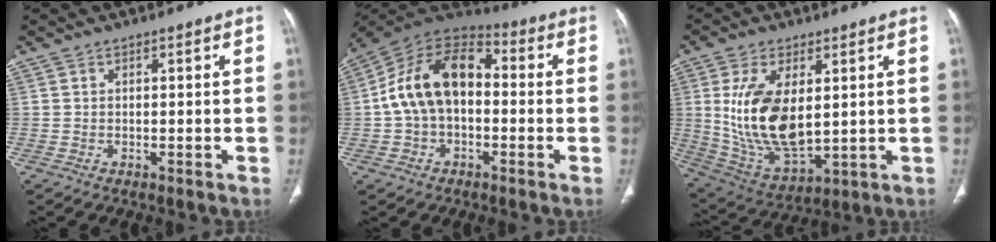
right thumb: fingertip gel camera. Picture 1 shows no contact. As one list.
[{"total": 15.5, "force": [-0.2, 10.2, 11.7], "torque": [-0.195, 0.045, -0.016]}, {"total": 16.4, "force": [2.5, 8.5, 13.9], "torque": [-0.262, -0.022, 0.067]}]